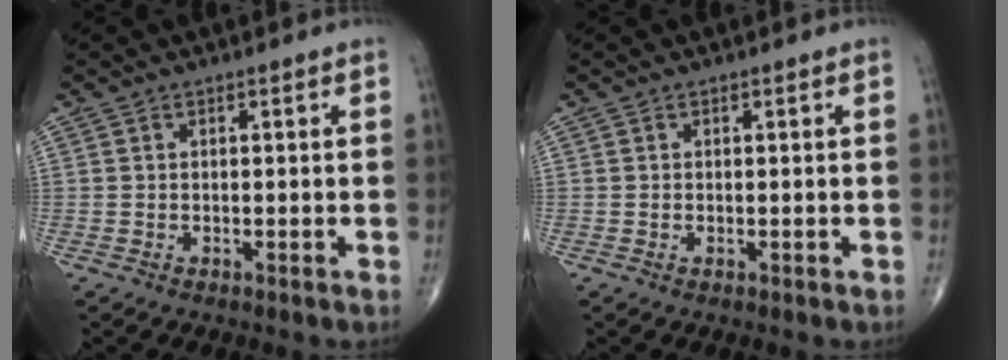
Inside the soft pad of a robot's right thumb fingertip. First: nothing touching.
{"total": 0.0}